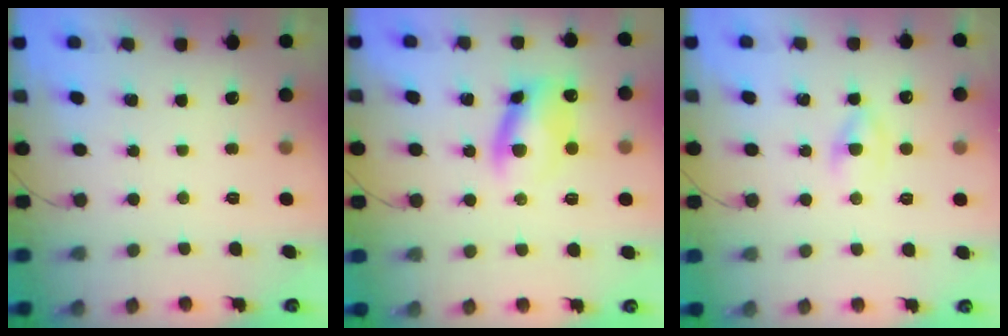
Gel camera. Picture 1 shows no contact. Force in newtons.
{"total": 9.4, "press": 9.4, "slide": 0.8}
{"total": 1.7, "press": 1.4, "slide": 0.8}